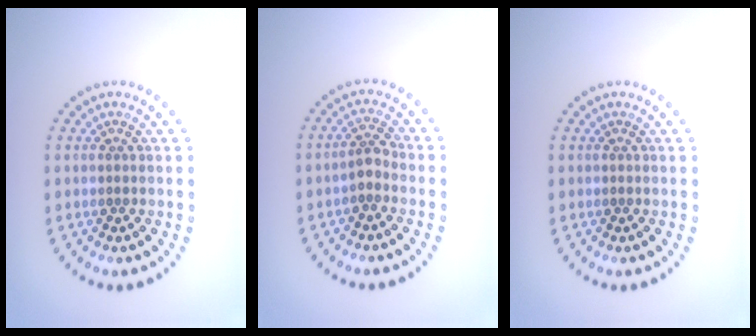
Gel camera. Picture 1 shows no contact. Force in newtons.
{"total": 1.7, "press": 1.4, "slide": 0.8}
{"total": 0.0}